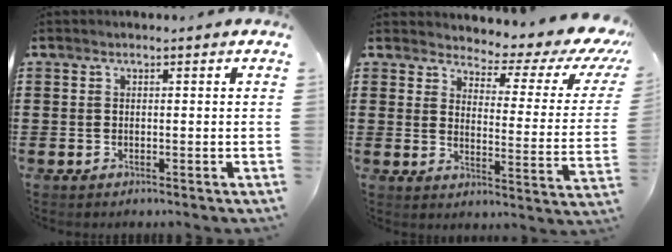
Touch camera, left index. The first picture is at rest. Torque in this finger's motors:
{"motor_torque": [-0.08, -0.02, 0.04, -0.02]}